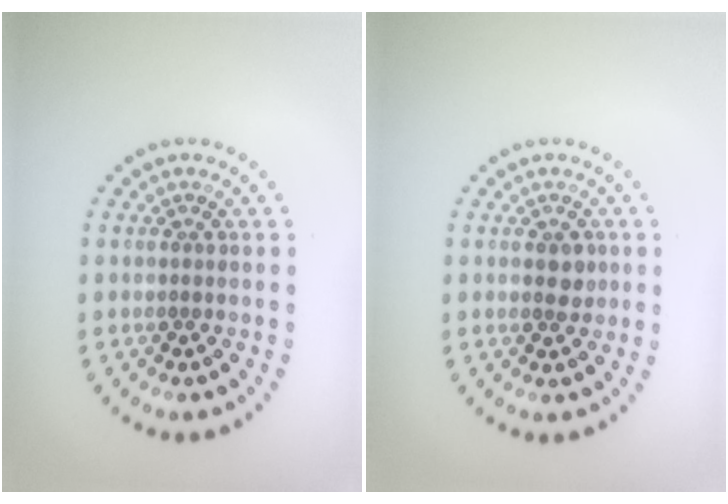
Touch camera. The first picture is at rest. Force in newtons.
{"total": 1.7, "press": 1.7, "slide": 0.1}